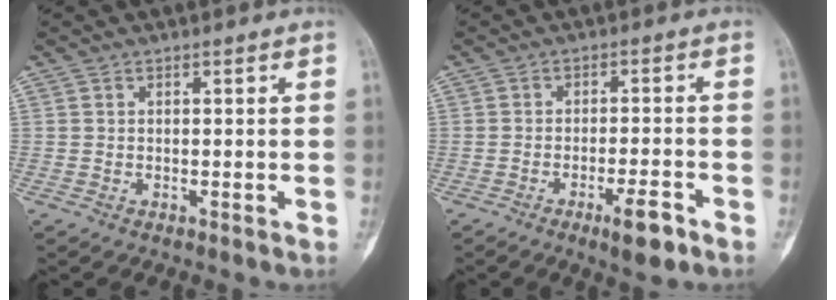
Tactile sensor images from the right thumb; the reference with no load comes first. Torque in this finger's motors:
{"motor_torque": [1.12, 0.69, 0.75, -0.68, 0.33]}